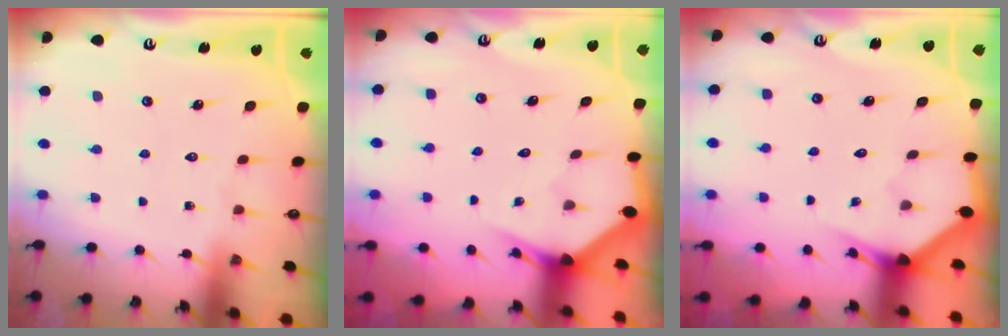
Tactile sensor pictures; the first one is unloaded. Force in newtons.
{"total": 3.0, "press": 3.0, "slide": 0.1}
{"total": 2.7, "press": 2.7, "slide": 0.1}